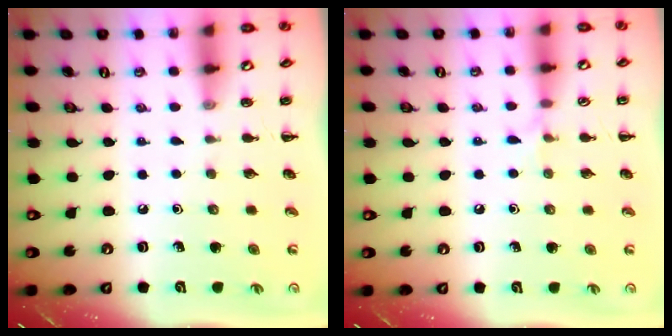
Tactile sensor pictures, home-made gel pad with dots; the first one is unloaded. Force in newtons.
{"total": 4.3, "press": 4.0, "slide": 1.6}